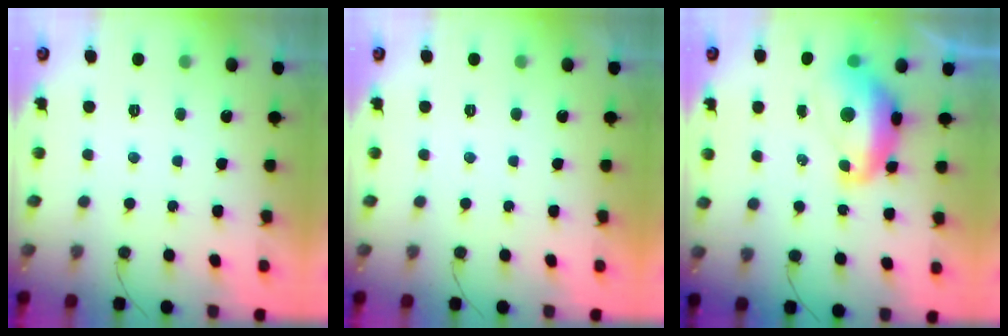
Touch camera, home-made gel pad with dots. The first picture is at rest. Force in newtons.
{"total": 0.0}
{"total": 11.4, "press": 11.4, "slide": 1.1}